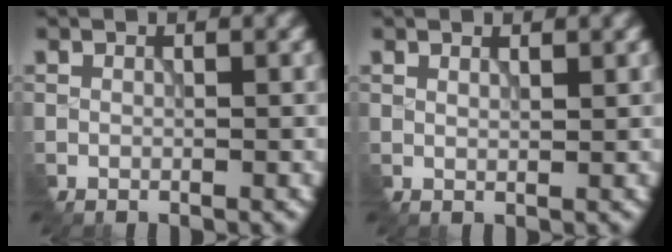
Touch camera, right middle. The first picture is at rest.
{"total": 0.7, "force": [0.6, 0.0, 0.3], "torque": [-0.011, -0.001, 0.010]}